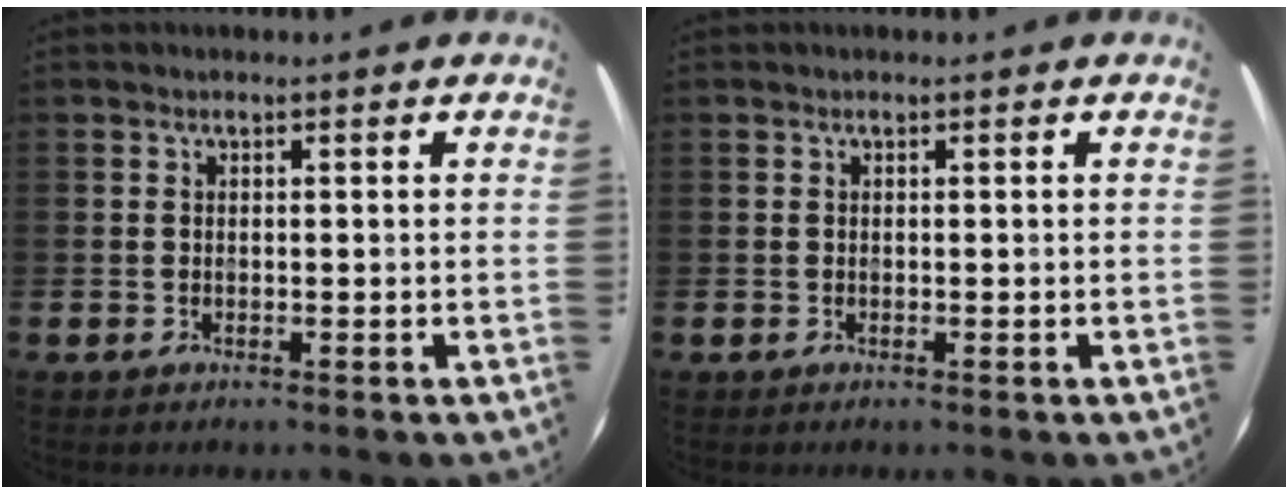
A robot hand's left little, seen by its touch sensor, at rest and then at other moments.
{"total": 0.0}